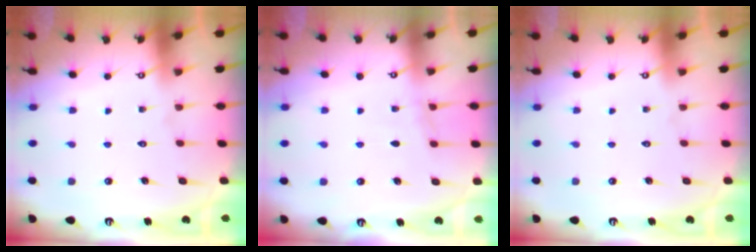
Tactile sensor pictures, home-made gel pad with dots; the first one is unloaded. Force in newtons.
{"total": 4.3, "press": 4.3, "slide": 0.5}
{"total": 0.0}